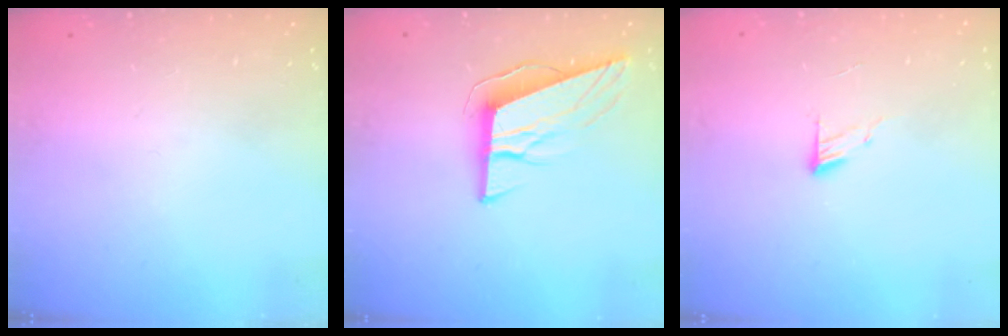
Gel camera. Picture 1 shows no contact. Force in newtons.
{"total": 10.8, "press": 10.3, "slide": 3.1}
{"total": 6.2, "press": 6.2, "slide": 0.6}